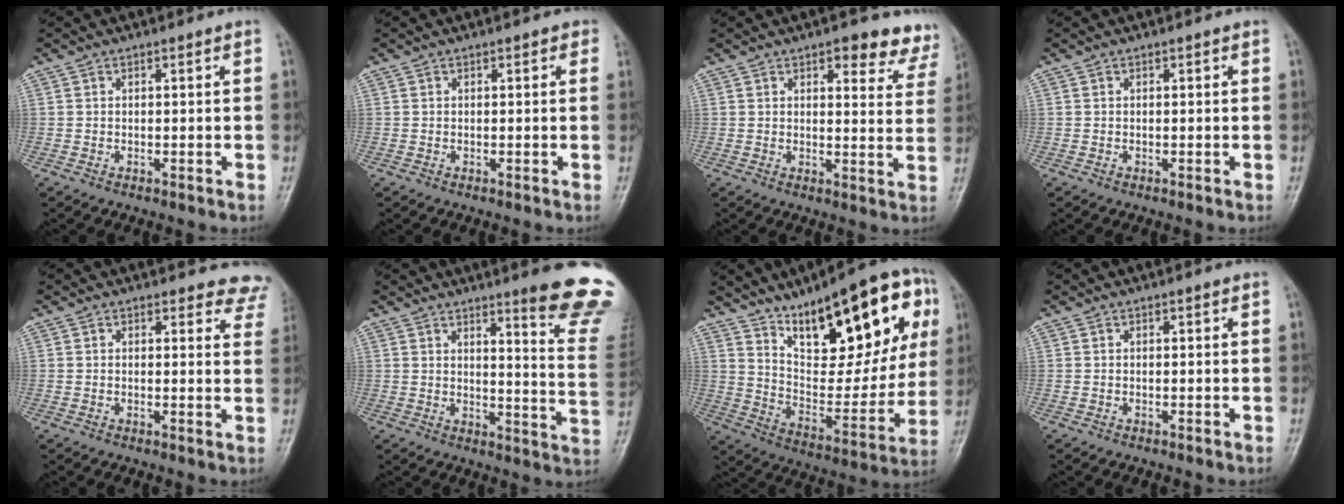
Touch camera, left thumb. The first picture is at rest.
{"total": 0.8, "force": [0.3, 0.5, 0.5], "torque": [0.002, 0.001, -0.001]}
{"total": 9.8, "force": [7.4, 4.0, 5.0], "torque": [-0.016, -0.035, 0.069]}
{"total": 0.0}
{"total": 6.9, "force": [6.3, 2.7, 0.0], "torque": [0.055, -0.030, 0.034]}
{"total": 16.0, "force": [12.0, 1.3, 10.4], "torque": [-0.099, -0.104, 0.140]}
{"total": 26.4, "force": [12.8, 9.9, 20.8], "torque": [-0.261, -0.029, 0.211]}
{"total": 0.0}